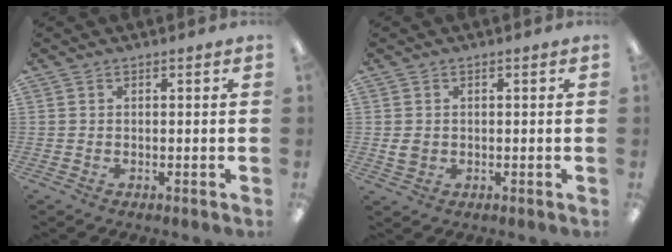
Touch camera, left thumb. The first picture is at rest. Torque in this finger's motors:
{"motor_torque": [-0.30, 0.37, 0.40, -0.30, 0.02]}